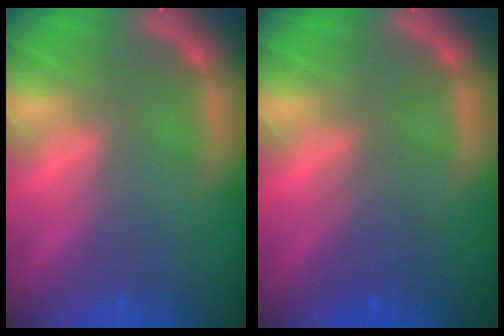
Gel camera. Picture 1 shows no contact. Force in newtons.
{"total": 2.5}